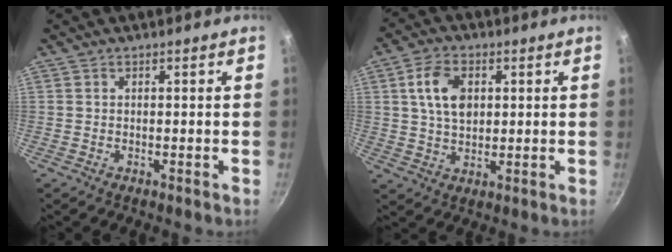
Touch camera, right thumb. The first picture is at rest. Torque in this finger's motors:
{"motor_torque": [-0.52, 0.70, 0.69, -0.55, 0.27]}